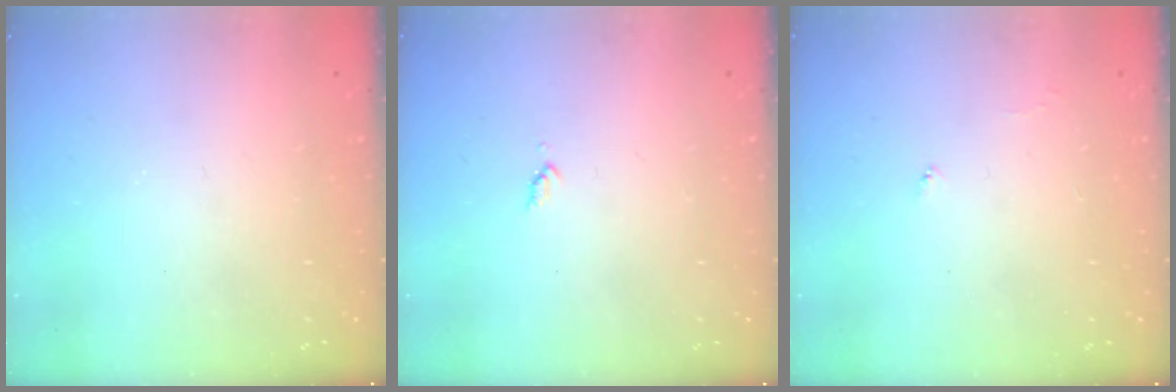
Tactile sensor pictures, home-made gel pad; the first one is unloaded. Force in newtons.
{"total": 3.5, "press": 3.4, "slide": 0.5}
{"total": 3.7, "press": 3.7, "slide": 0.5}